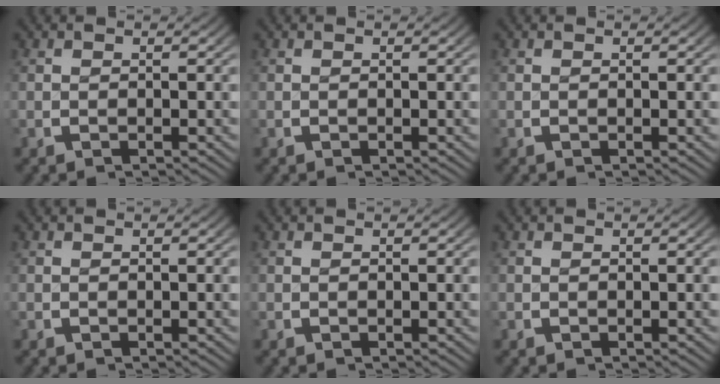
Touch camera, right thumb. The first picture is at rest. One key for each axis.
{"total": 0.0}
{"total": 0.0}
{"total": 0.0}
{"total": 0.0}
{"total": 0.0}